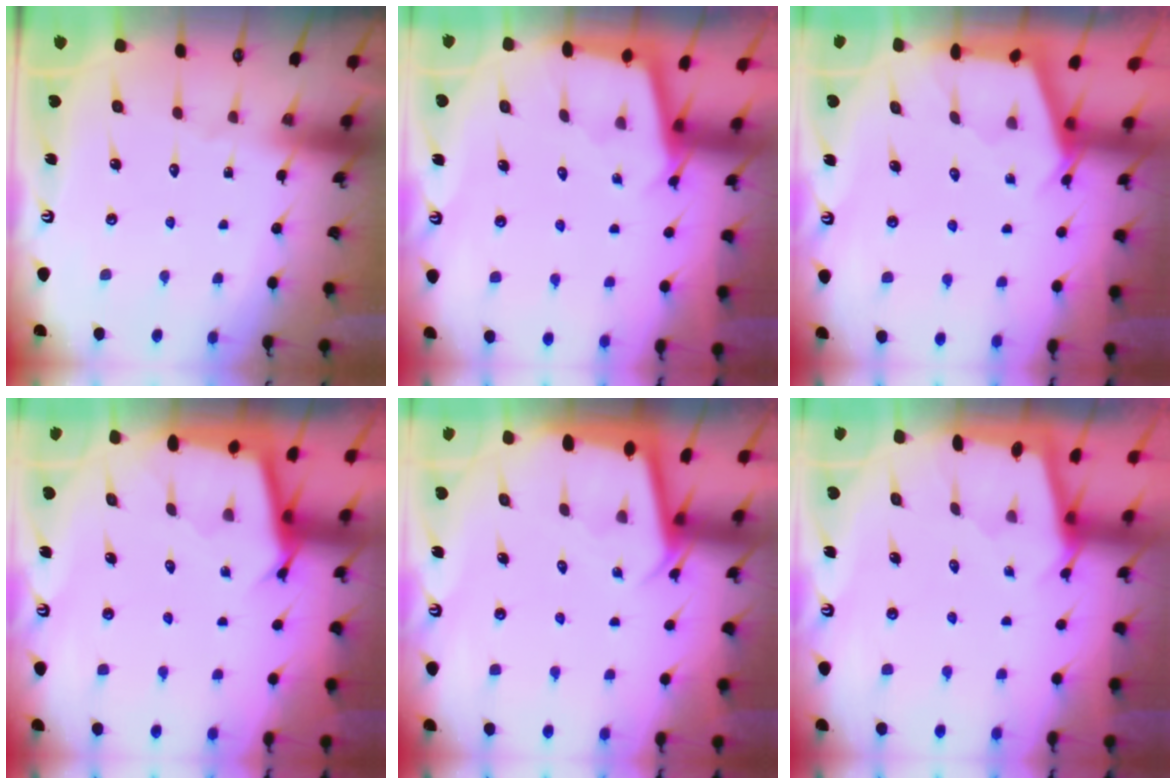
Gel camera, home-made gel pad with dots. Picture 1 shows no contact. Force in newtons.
{"total": 2.4, "press": 2.4, "slide": 0.1}
{"total": 2.6, "press": 2.6, "slide": 0.3}
{"total": 2.6, "press": 2.6, "slide": 0.2}
{"total": 2.3, "press": 2.3, "slide": 0.1}
{"total": 1.9, "press": 1.9, "slide": 0.1}